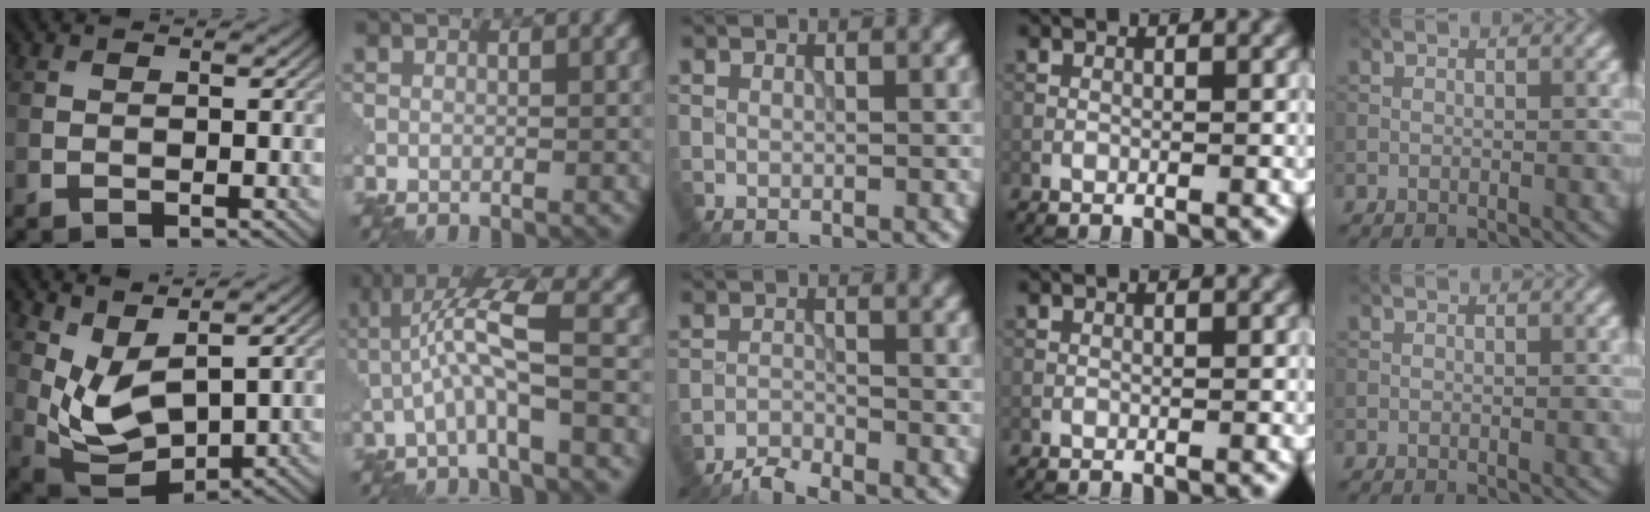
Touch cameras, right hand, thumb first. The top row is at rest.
{"thumb": {"total": 7.0, "force": [3.5, 3.2, 5.2], "torque": [-0.127, -0.011, 0.076]}, "index": {"total": 5.3, "force": [-0.9, 0.8, 5.2], "torque": [-0.106, 0.024, -0.025]}, "middle": {"total": 2.1, "force": [-2.1, 0.1, 0.4], "torque": [-0.006, 0.000, -0.049]}}